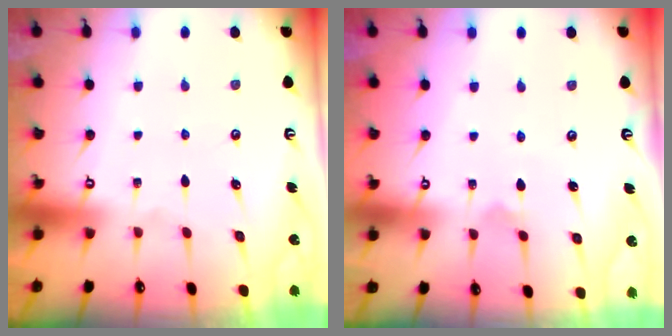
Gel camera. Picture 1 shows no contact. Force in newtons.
{"total": 2.9, "press": 2.9, "slide": 0.6}